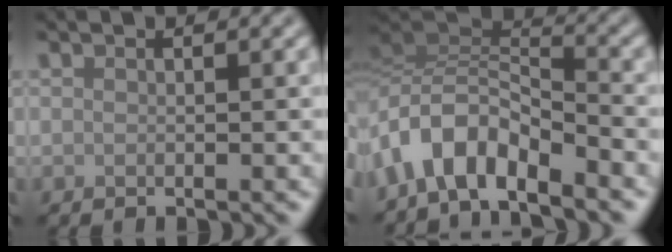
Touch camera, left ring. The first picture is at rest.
{"total": 5.6, "force": [-4.0, 2.0, 3.4], "torque": [-0.055, 0.006, -0.084]}